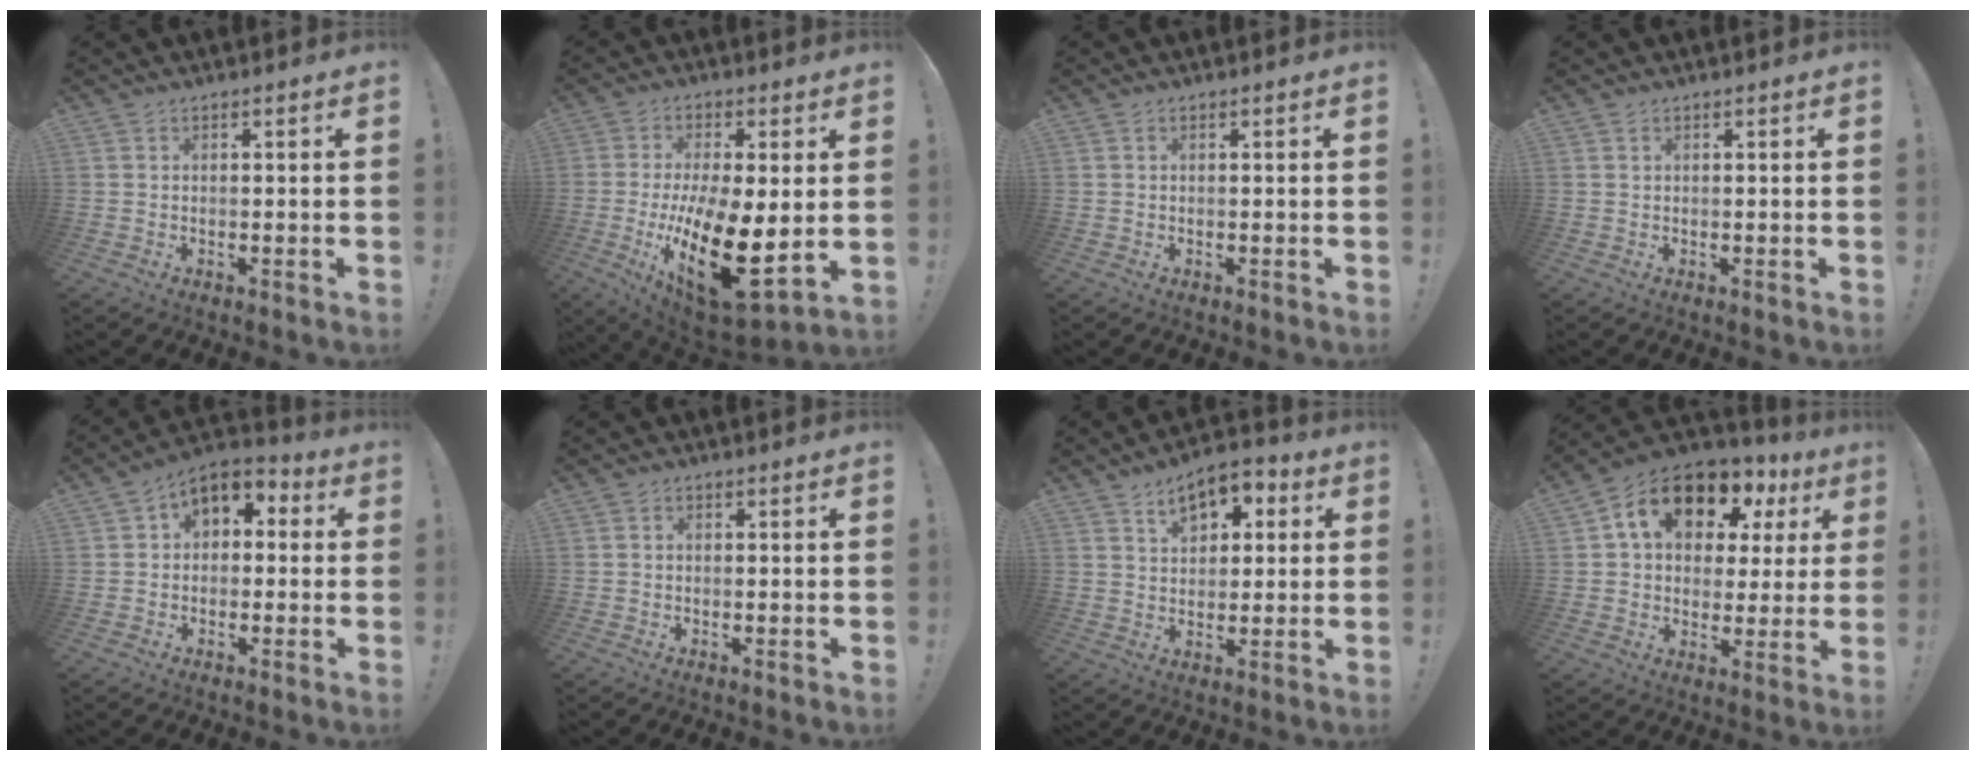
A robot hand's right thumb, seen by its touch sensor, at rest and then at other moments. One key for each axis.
{"total": 21.4, "fx": -3.9, "fy": 9.5, "fz": 18.8, "tx": -0.338, "ty": -0.001, "tz": -0.047}
{"total": 0.0}
{"total": 0.6, "fx": 0.4, "fy": 0.3, "fz": 0.3, "tx": -0.002, "ty": -0.002, "tz": 0.008}
{"total": 6.9, "fx": 1.8, "fy": 5.5, "fz": 3.8, "tx": -0.058, "ty": 0.004, "tz": 0.041}
{"total": 0.7, "fx": -0.3, "fy": 0.6, "fz": 0.3, "tx": -0.013, "ty": 0.005, "tz": -0.005}
{"total": 9.7, "fx": 4.8, "fy": 6.4, "fz": 5.4, "tx": -0.082, "ty": -0.015, "tz": 0.088}
{"total": 16.1, "fx": 8.1, "fy": 10.0, "fz": 9.7, "tx": -0.161, "ty": -0.036, "tz": 0.141}